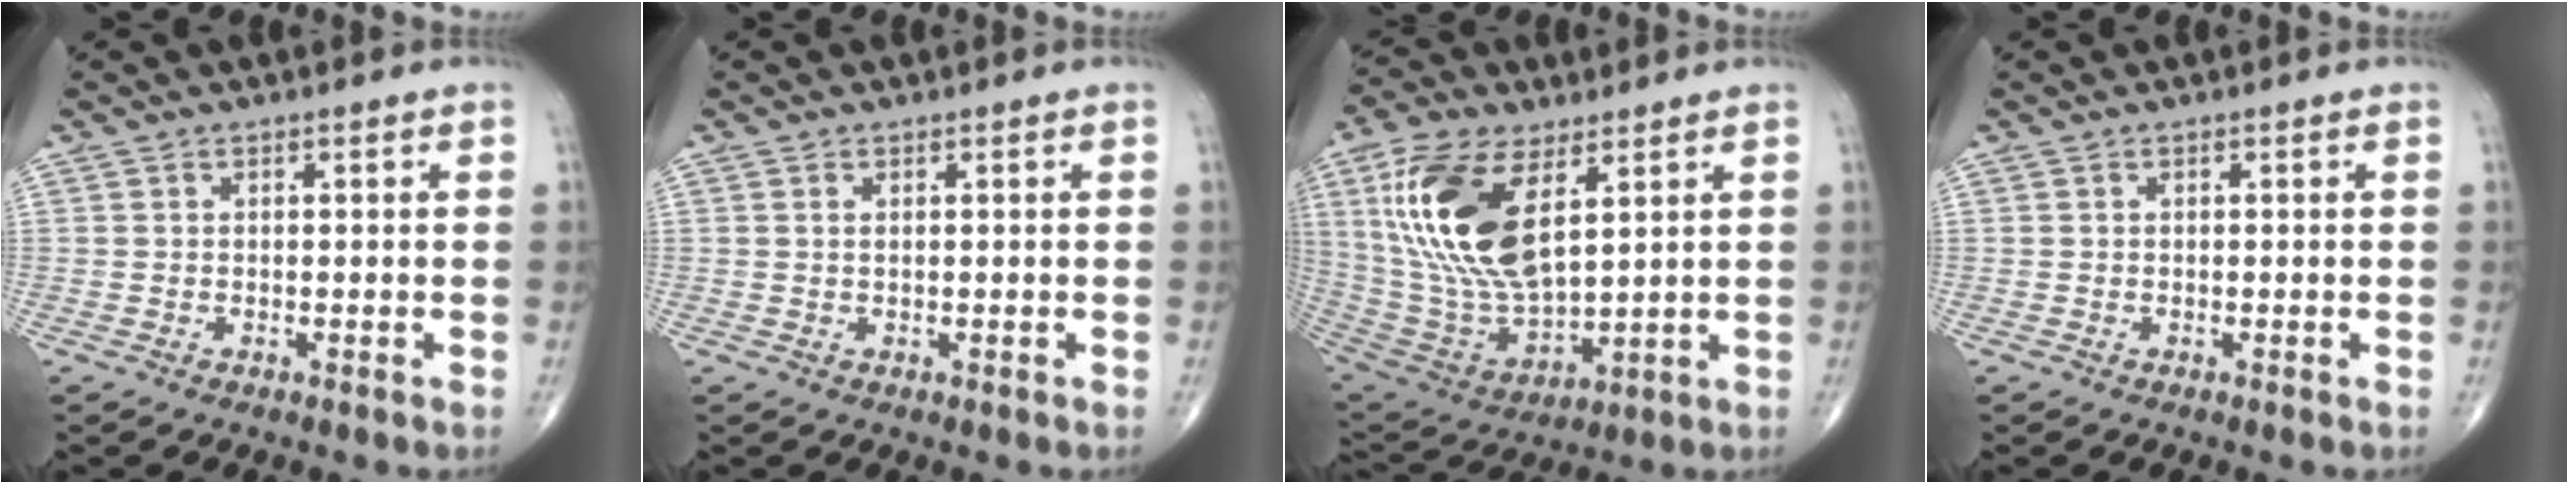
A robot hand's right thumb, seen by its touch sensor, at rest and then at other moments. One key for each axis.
{"total": 0.7, "fx": 0.3, "fy": 0.3, "fz": 0.5, "tx": -0.014, "ty": 0.004, "tz": 0.007}
{"total": 21.1, "fx": 7.4, "fy": 10.0, "fz": 17.0, "tx": -0.340, "ty": -0.030, "tz": 0.147}
{"total": 0.0}